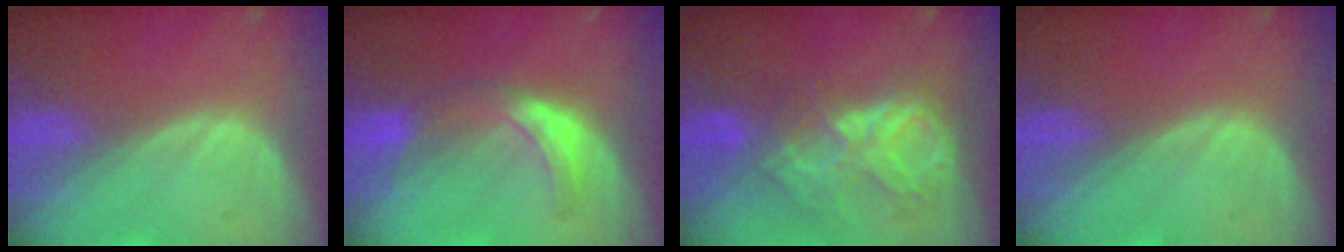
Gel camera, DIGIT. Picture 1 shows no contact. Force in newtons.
{"total": 5.7, "press": 5.4, "slide": 1.9}
{"total": 8.7, "press": 7.6, "slide": 4.1}
{"total": 0.0}